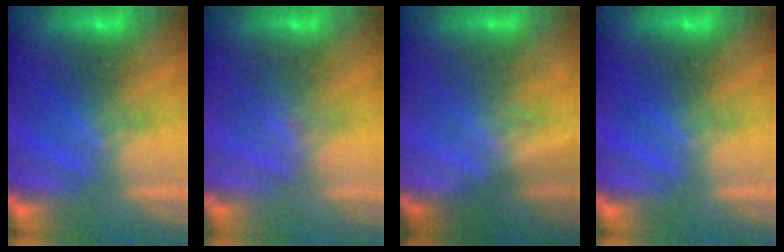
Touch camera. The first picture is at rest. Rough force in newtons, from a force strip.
{"total": 2.8}
{"total": 1.4}
{"total": 0.0}